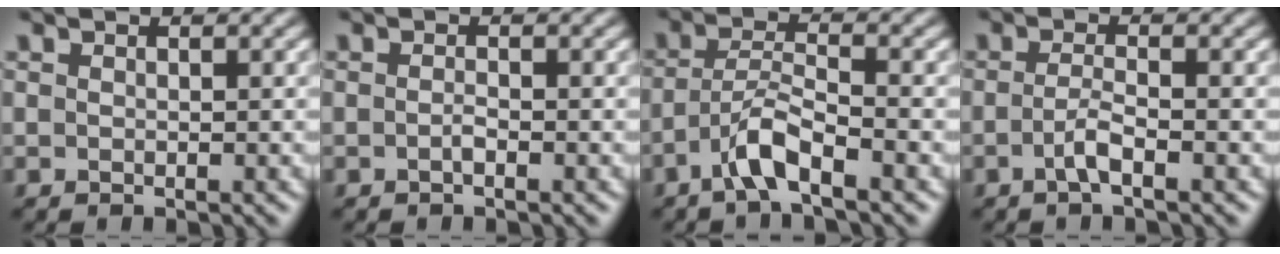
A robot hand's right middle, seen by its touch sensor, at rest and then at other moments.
{"total": 0.7, "force": [-0.3, 0.1, 0.6], "torque": [-0.016, 0.003, -0.006]}
{"total": 3.6, "force": [-2.2, 0.6, 2.7], "torque": [-0.056, 0.013, -0.051]}
{"total": 1.9, "force": [-0.8, 0.3, 1.7], "torque": [-0.036, 0.005, -0.021]}